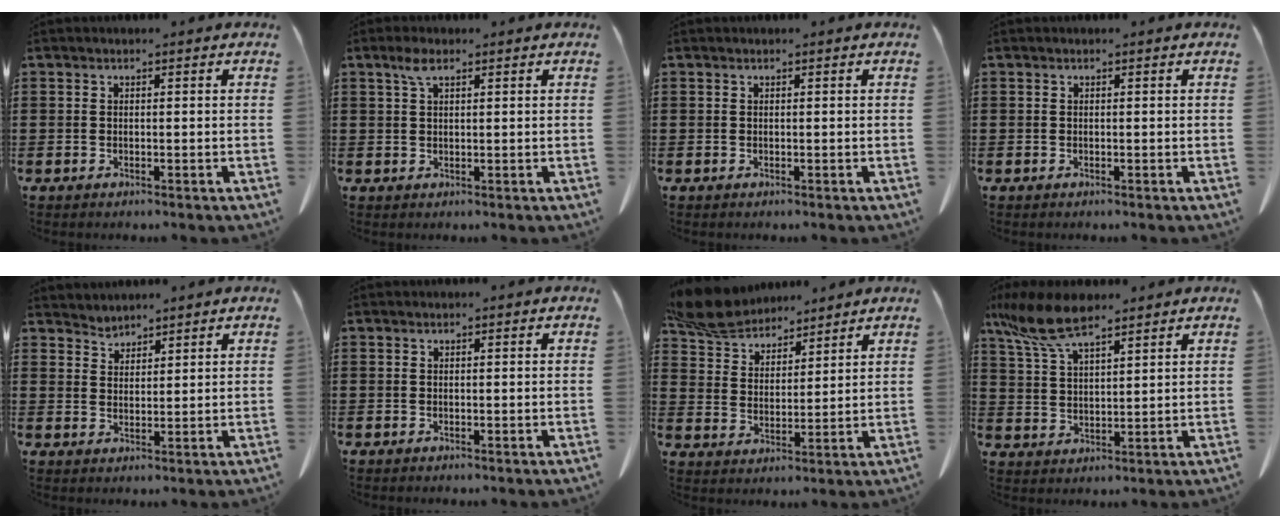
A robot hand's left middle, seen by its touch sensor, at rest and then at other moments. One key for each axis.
{"total": 2.6, "fx": 1.4, "fy": 0.8, "fz": 2.0, "tx": -0.046, "ty": 0.003, "tz": 0.024}
{"total": 0.0}
{"total": 0.0}
{"total": 2.4, "fx": 2.3, "fy": 0.3, "fz": -0.3, "tx": -0.001, "ty": -0.008, "tz": 0.047}
{"total": 0.0}
{"total": 7.9, "fx": 7.2, "fy": 2.4, "fz": 2.1, "tx": -0.076, "ty": -0.026, "tz": 0.134}
{"total": 9.2, "fx": 6.6, "fy": 2.6, "fz": 5.9, "tx": -0.146, "ty": -0.015, "tz": 0.119}